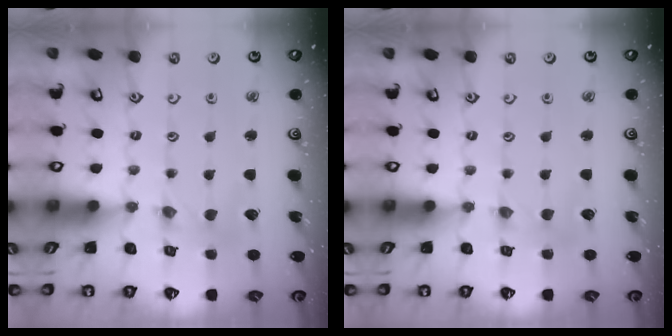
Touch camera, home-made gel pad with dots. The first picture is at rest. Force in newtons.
{"total": 2.4, "press": 2.4, "slide": 0.3}